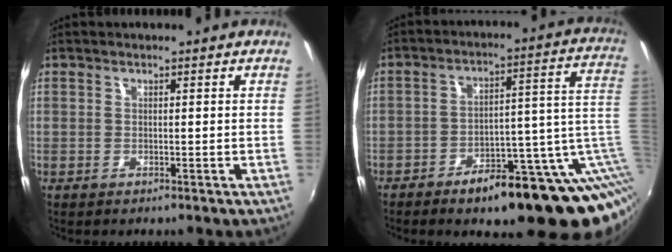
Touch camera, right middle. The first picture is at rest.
{"total": 19.0, "force": [-9.1, 5.9, 15.6], "torque": [-0.183, 0.003, -0.119]}